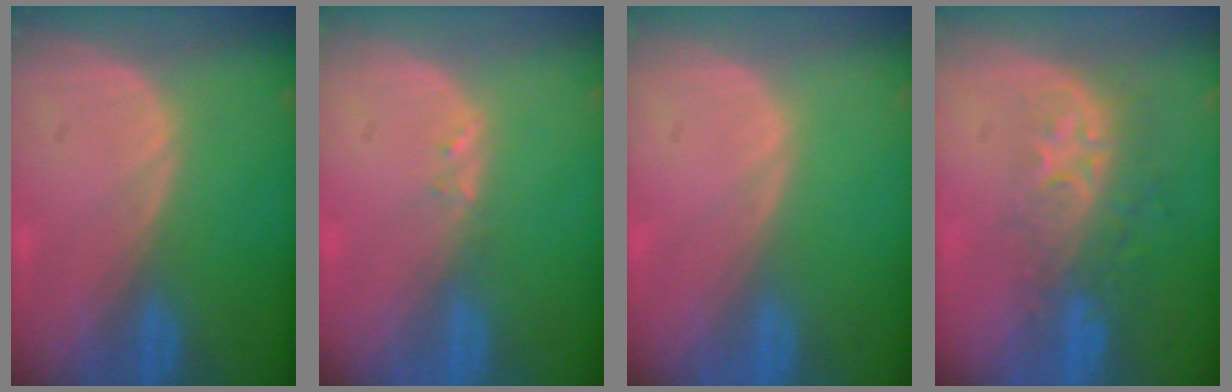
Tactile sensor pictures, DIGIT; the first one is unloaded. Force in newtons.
{"total": 1.0, "press": 1.0, "slide": 0.2}
{"total": 0.0}
{"total": 8.7, "press": 7.2, "slide": 5.0}